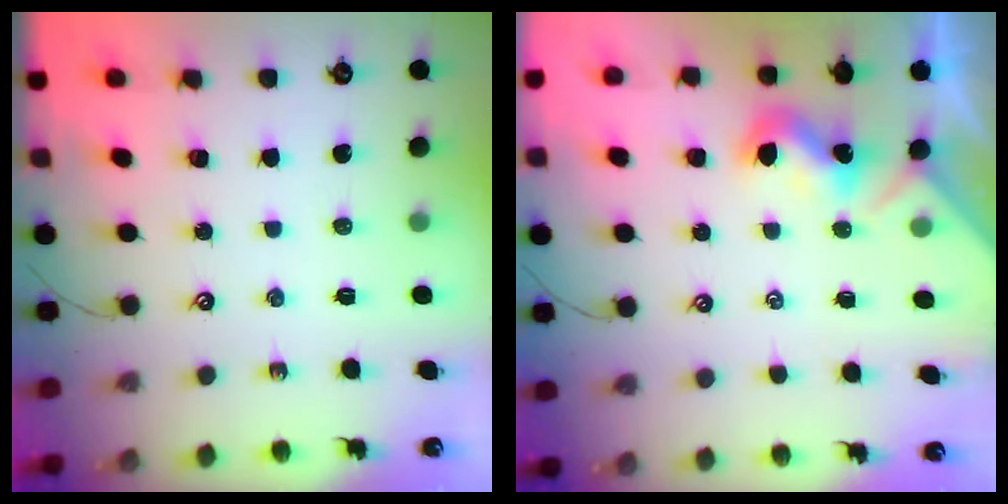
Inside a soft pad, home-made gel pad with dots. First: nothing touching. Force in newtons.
{"total": 1.3, "press": 1.2, "slide": 0.3}